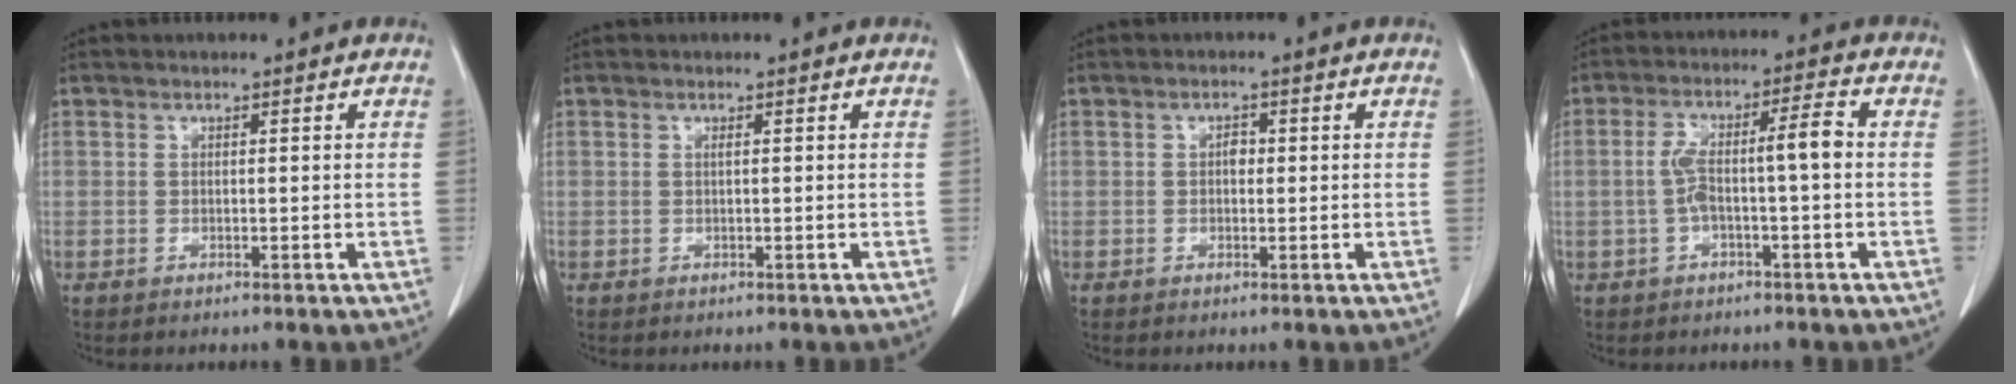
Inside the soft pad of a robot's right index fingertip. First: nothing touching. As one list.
[{"total": 0.0}, {"total": 1.4, "force": [0.1, 0.9, 1.1], "torque": [-0.016, 0.004, -0.001]}, {"total": 6.7, "force": [-0.5, 1.0, 6.6], "torque": [-0.130, 0.029, -0.007]}]